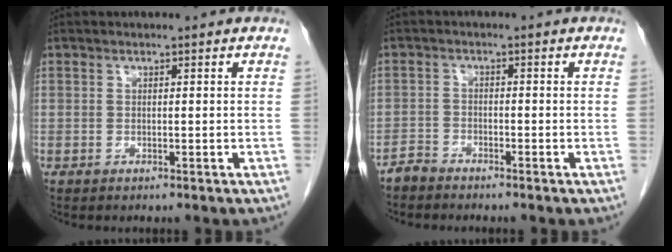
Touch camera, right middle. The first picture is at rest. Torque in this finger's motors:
{"motor_torque": [-0.01, 0.04, -0.01, 0.01]}